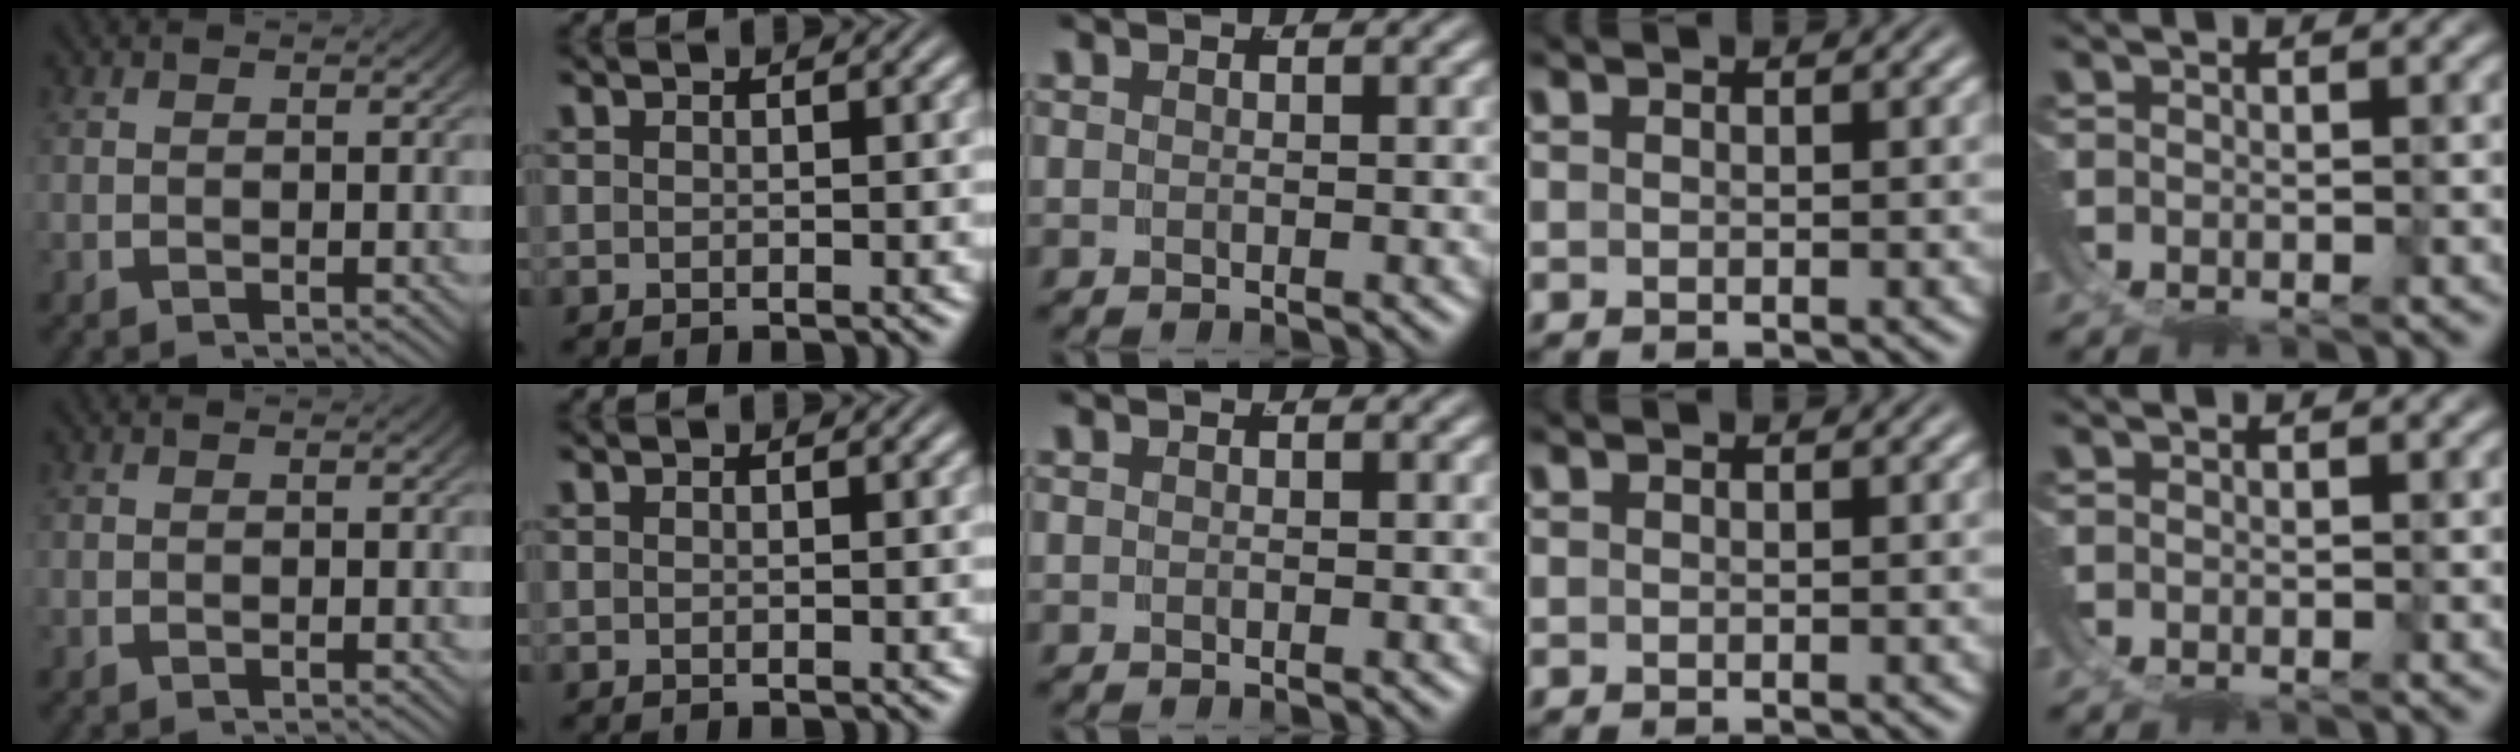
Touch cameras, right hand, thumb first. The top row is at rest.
{}